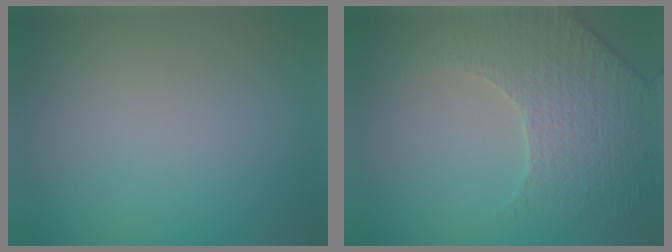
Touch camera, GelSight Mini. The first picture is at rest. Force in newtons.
{"total": 4.2, "press": 4.1, "slide": 1.0}